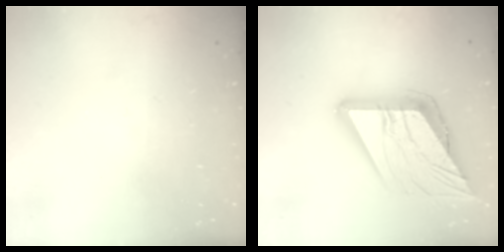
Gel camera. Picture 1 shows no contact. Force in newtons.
{"total": 24.2, "press": 24.1, "slide": 2.8}